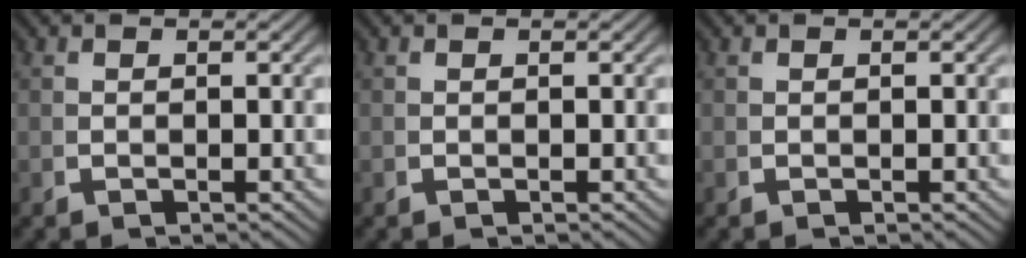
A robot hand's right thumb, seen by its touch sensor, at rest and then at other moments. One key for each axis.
{"total": 0.0}
{"total": 0.0}